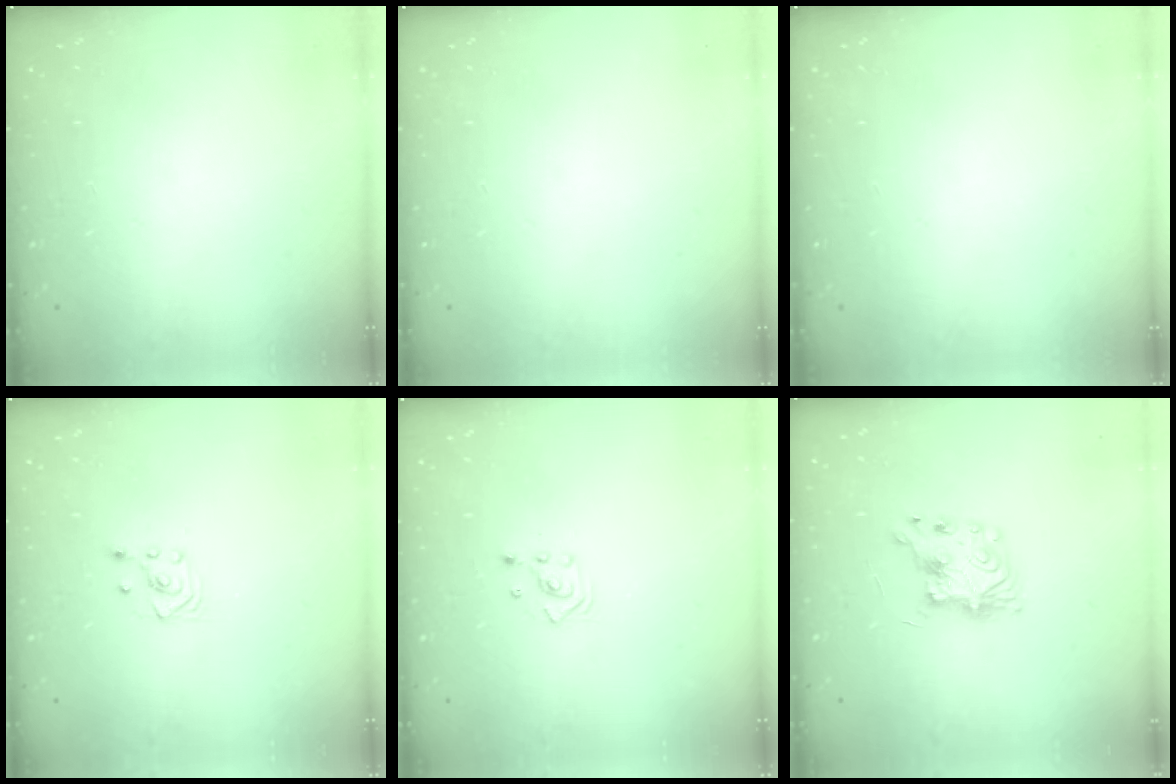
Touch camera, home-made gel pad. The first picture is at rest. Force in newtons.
{"total": 0.0}
{"total": 0.0}
{"total": 3.4, "press": 3.0, "slide": 1.5}
{"total": 2.4, "press": 2.4, "slide": 0.3}
{"total": 8.1, "press": 8.1, "slide": 0.3}